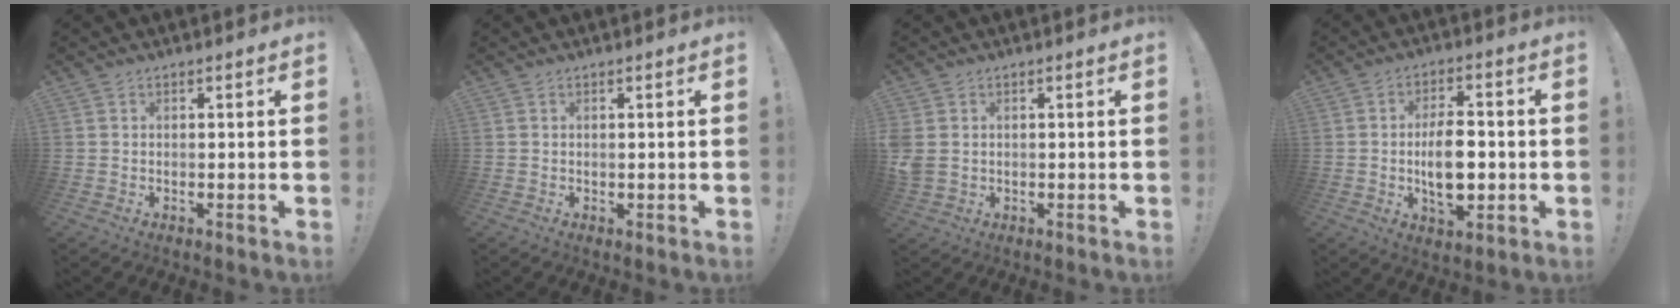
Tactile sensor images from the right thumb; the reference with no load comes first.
{"total": 0.5, "force": [0.4, 0.3, 0.1], "torque": [-0.002, 0.000, 0.008]}
{"total": 4.1, "force": [0.7, 3.2, 2.5], "torque": [-0.052, -0.002, 0.016]}
{"total": 11.5, "force": [-1.3, 6.3, 9.6], "torque": [-0.159, -0.003, -0.025]}